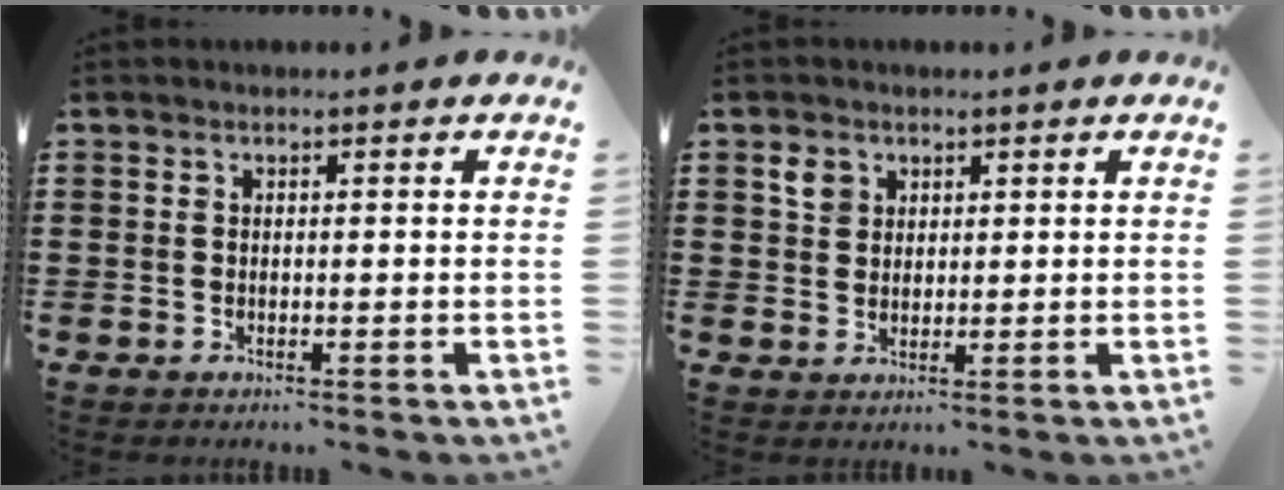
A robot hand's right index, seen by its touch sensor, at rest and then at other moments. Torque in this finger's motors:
{"motor_torque": [0.04, -0.03, 0.02, 0.04]}